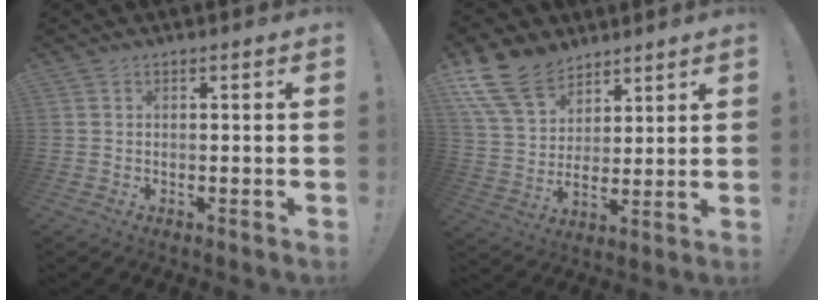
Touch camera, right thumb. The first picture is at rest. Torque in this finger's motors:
{"motor_torque": [0.80, 1.45, 0.83, 0.79, 0.12]}